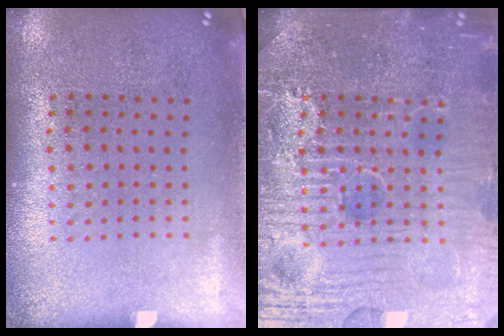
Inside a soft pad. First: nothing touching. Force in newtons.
{"total": 6.4, "press": 6.3, "slide": 0.7}